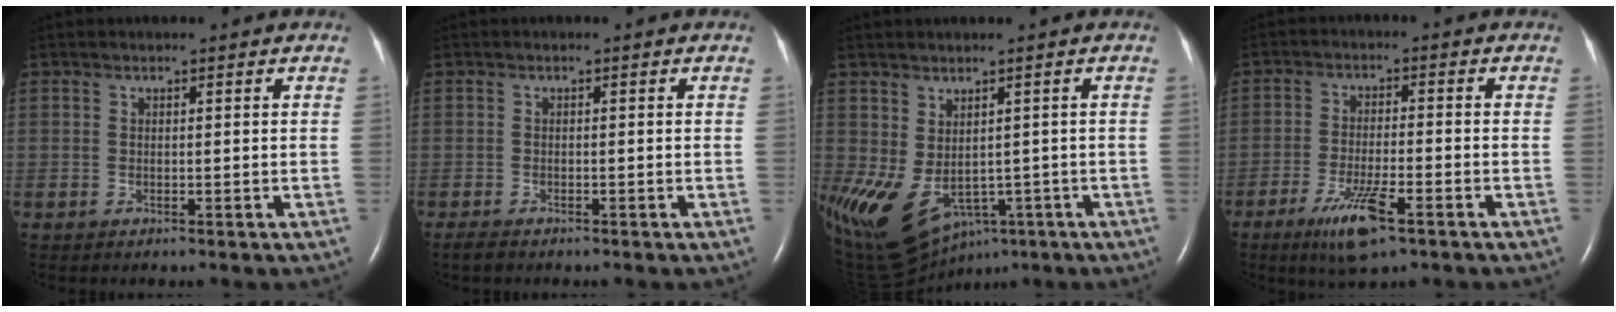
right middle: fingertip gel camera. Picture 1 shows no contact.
{"total": 1.4, "force": [-1.2, 0.5, 0.7], "torque": [-0.018, -0.003, -0.017]}
{"total": 15.3, "force": [-6.6, 9.3, 10.2], "torque": [-0.209, -0.016, -0.084]}
{"total": 7.8, "force": [-4.5, 1.1, 6.3], "torque": [-0.123, -0.015, -0.076]}